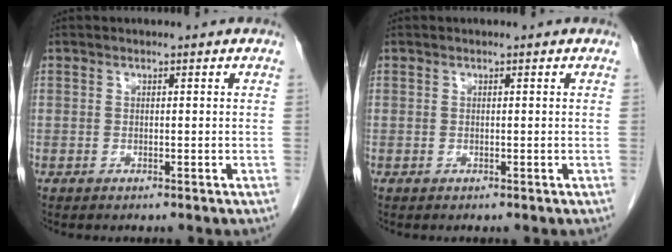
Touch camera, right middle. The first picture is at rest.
{"total": 0.0}